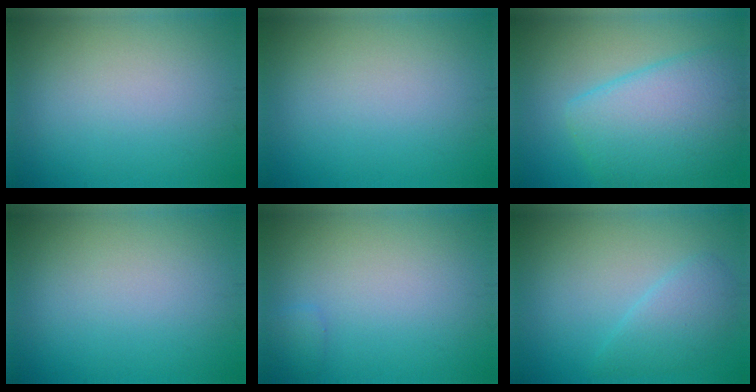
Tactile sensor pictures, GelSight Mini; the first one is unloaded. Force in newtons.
{"total": 0.0}
{"total": 8.1, "press": 8.1, "slide": 0.3}
{"total": 0.0}
{"total": 0.7, "press": 0.7, "slide": 0.0}
{"total": 2.7, "press": 2.7, "slide": 0.1}